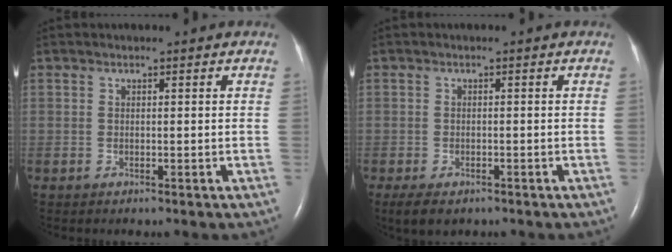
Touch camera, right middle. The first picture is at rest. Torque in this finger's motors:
{"motor_torque": [0.27, -0.42, -0.01, 0.01]}